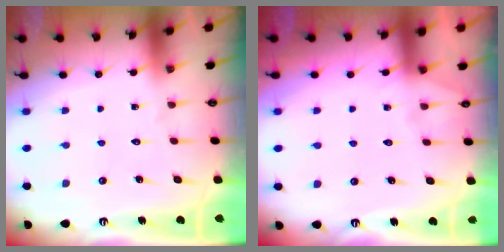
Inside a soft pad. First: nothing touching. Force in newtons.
{"total": 3.9, "press": 3.9, "slide": 0.5}